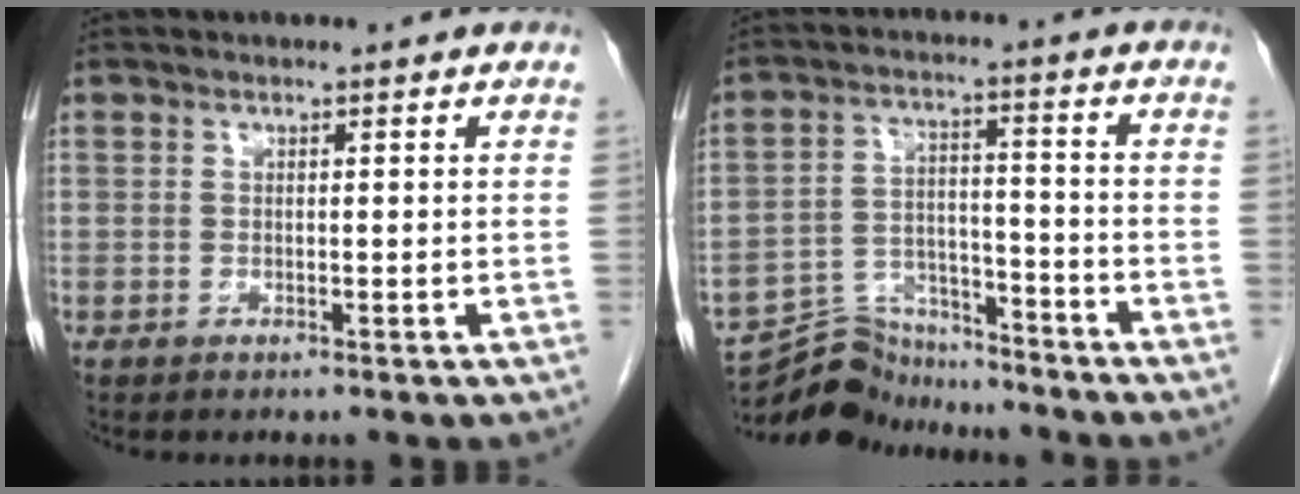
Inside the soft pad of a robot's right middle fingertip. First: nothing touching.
{"total": 9.4, "force": [-9.1, 2.1, -0.2], "torque": [0.002, 0.027, -0.163]}